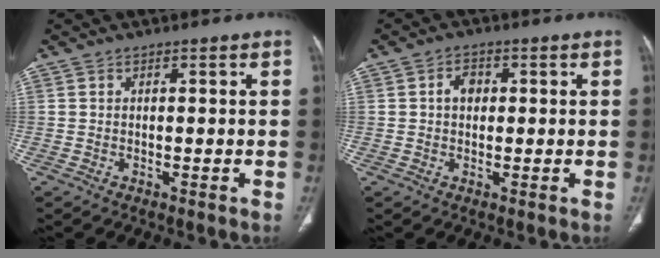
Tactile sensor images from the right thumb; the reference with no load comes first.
{"total": 3.0, "force": [0.4, 2.3, 1.9], "torque": [-0.021, 0.007, 0.005]}